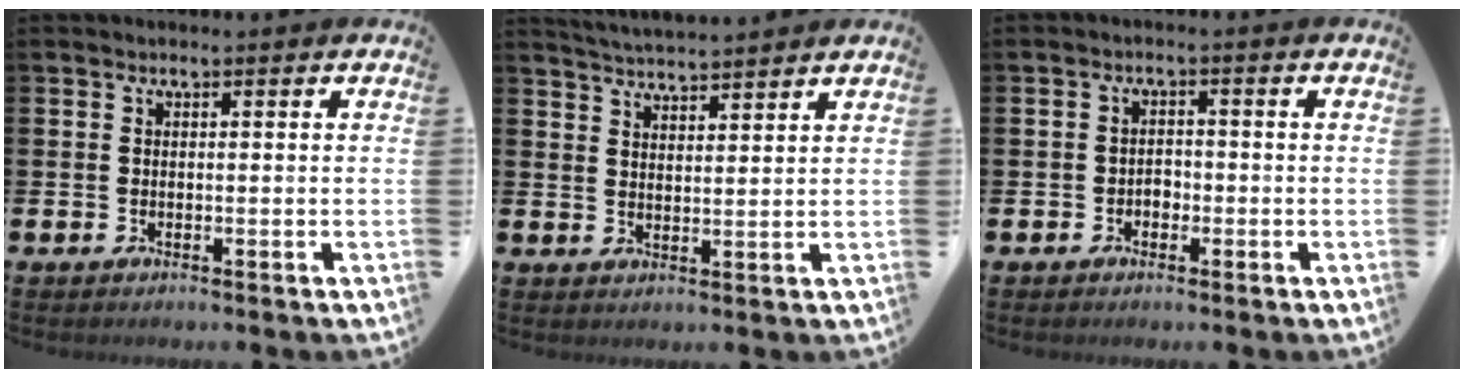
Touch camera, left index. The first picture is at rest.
{"total": 3.9, "force": [3.9, -0.3, 0.1], "torque": [-0.012, -0.022, 0.071]}
{"total": 1.5, "force": [-0.9, 1.2, 0.5], "torque": [-0.006, 0.000, -0.021]}